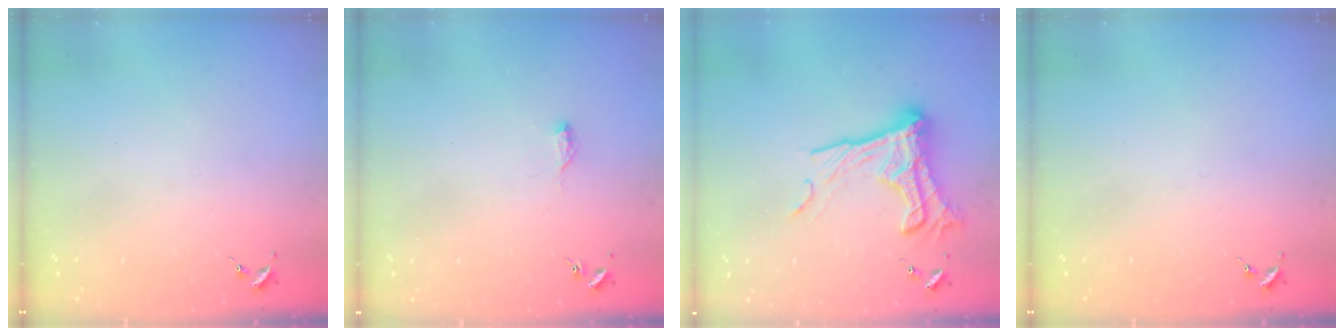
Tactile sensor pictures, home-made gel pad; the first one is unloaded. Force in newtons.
{"total": 6.0, "press": 6.0, "slide": 0.6}
{"total": 20.0, "press": 20.0, "slide": 1.1}
{"total": 0.0}